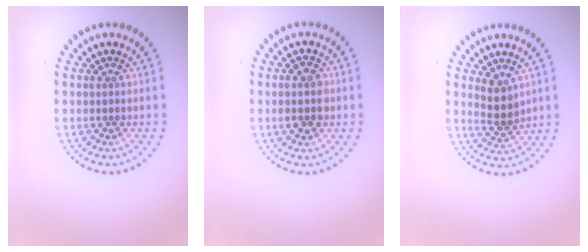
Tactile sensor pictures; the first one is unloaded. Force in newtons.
{"total": 2.8, "press": 2.8, "slide": 0.1}
{"total": 2.3, "press": 1.9, "slide": 1.3}